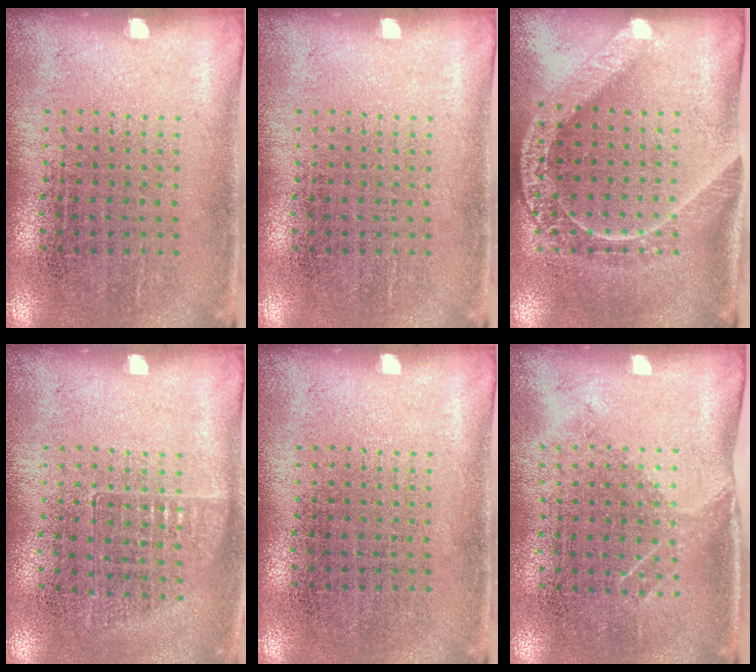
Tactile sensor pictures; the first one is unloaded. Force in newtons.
{"total": 0.0}
{"total": 2.1, "press": 1.7, "slide": 1.1}
{"total": 0.7, "press": 0.7, "slide": 0.1}
{"total": 0.0}
{"total": 1.1, "press": 0.8, "slide": 0.7}